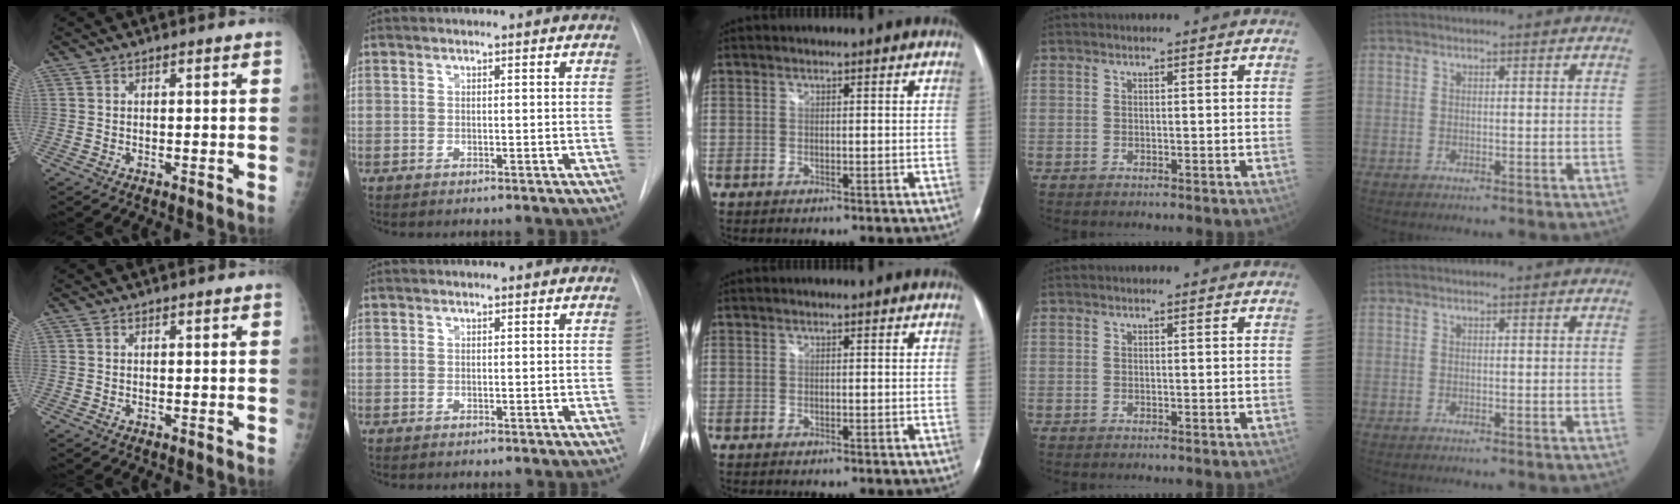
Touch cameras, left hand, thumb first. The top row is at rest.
{}